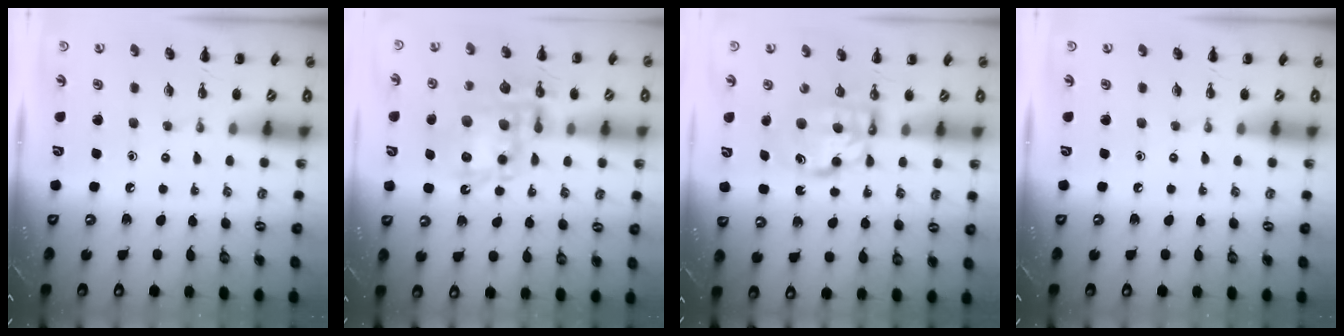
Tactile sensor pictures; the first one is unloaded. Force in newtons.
{"total": 17.5, "press": 17.1, "slide": 3.9}
{"total": 6.9, "press": 6.8, "slide": 0.6}
{"total": 0.0}